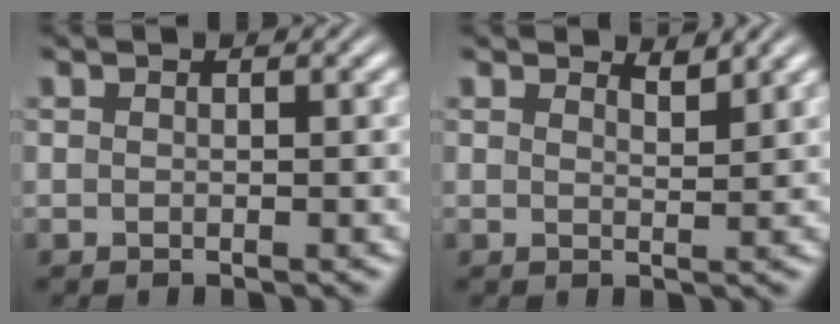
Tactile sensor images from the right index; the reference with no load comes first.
{"total": 1.7, "force": [1.6, -0.4, 0.2], "torque": [0.002, -0.009, 0.029]}